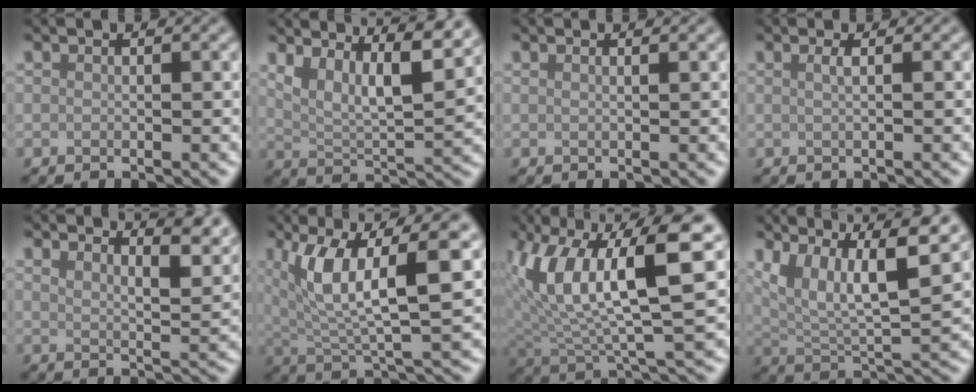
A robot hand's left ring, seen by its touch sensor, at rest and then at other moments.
{"total": 7.2, "force": [4.7, 1.9, 5.2], "torque": [-0.096, 0.001, 0.081]}
{"total": 0.9, "force": [0.6, 0.3, 0.6], "torque": [-0.005, -0.001, 0.003]}
{"total": 1.2, "force": [0.3, 0.5, 1.1], "torque": [-0.013, 0.002, -0.001]}
{"total": 5.5, "force": [4.4, 1.6, 2.9], "torque": [-0.028, 0.006, 0.055]}
{"total": 8.2, "force": [2.8, 2.2, 7.3], "torque": [-0.140, -0.003, 0.054]}
{"total": 11.4, "force": [3.9, 4.2, 9.9], "torque": [-0.186, 0.005, 0.071]}
{"total": 10.9, "force": [5.6, 2.9, 8.9], "torque": [-0.144, 0.014, 0.084]}